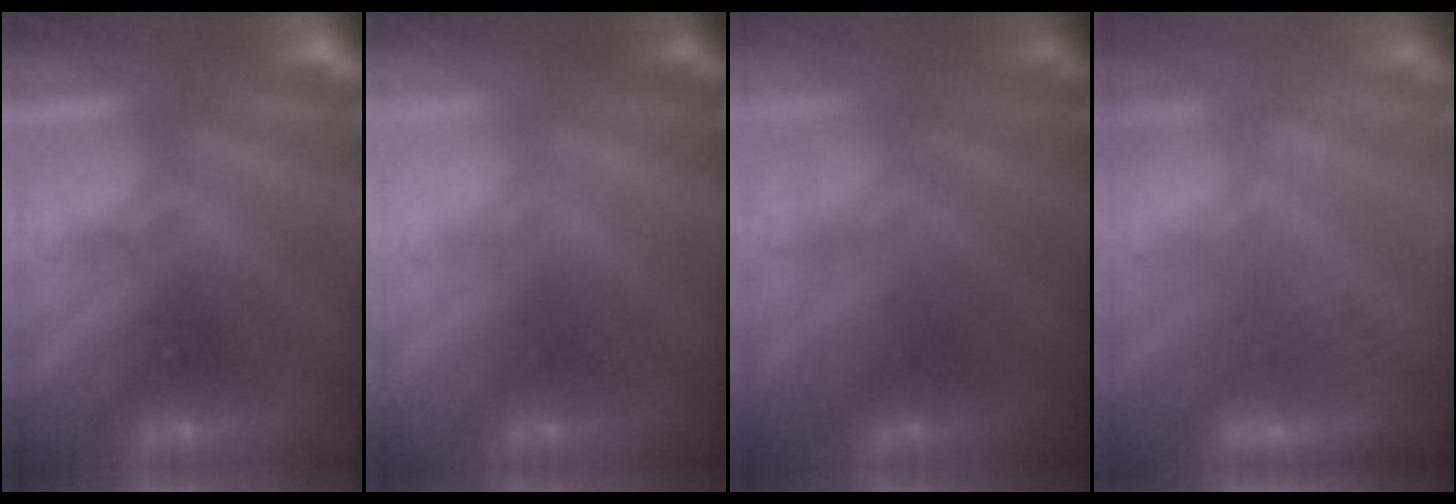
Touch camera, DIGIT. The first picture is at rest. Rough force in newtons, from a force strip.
{"total": 2.1}
{"total": 3.7}
{"total": 2.7}